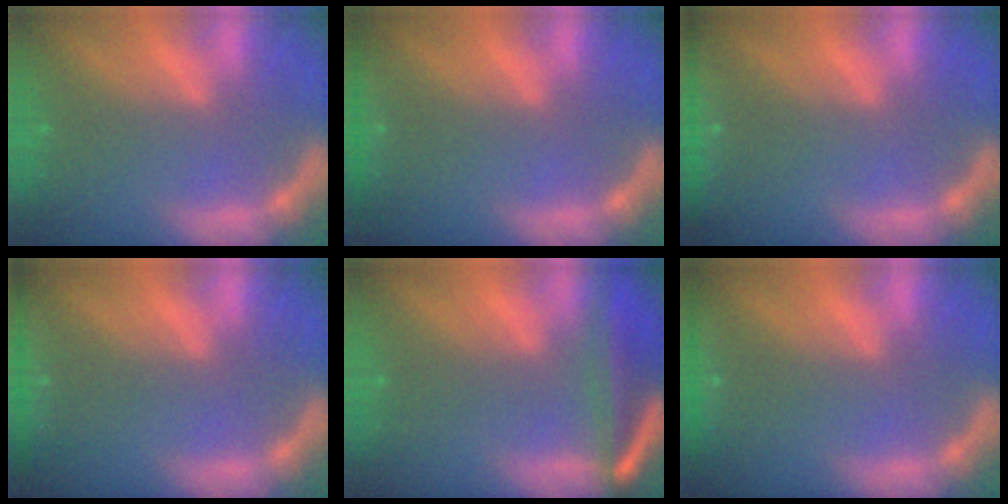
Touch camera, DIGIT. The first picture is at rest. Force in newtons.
{"total": 1.4}
{"total": 3.0}
{"total": 2.4}
{"total": 8.1}
{"total": 1.9}